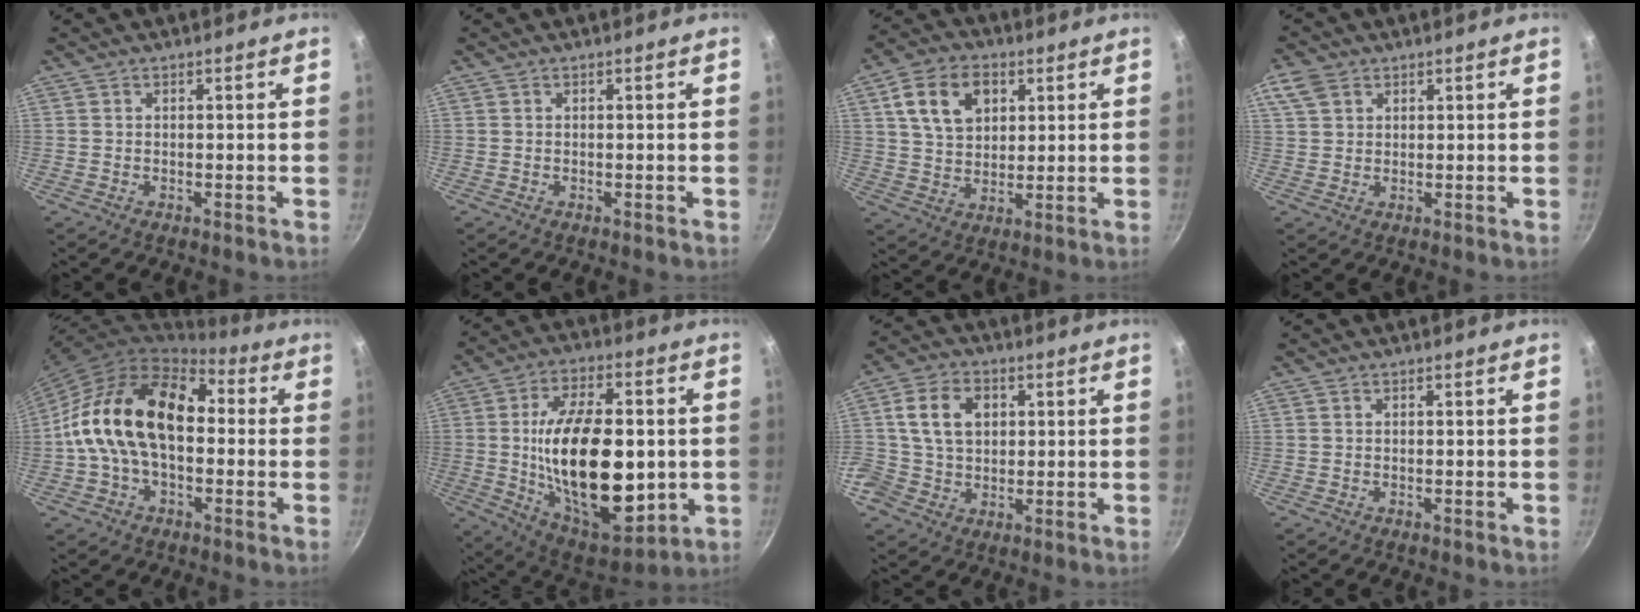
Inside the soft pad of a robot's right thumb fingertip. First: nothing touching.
{"total": 0.0}
{"total": 11.7, "force": [4.1, 8.1, 7.3], "torque": [-0.109, -0.003, 0.071]}
{"total": 4.9, "force": [2.4, 3.5, 2.5], "torque": [-0.043, 0.000, 0.047]}
{"total": 19.5, "force": [0.3, 12.5, 14.9], "torque": [-0.237, 0.047, -0.011]}
{"total": 26.7, "force": [-1.0, 14.3, 22.5], "torque": [-0.359, -0.004, -0.002]}
{"total": 9.3, "force": [2.0, 7.5, 5.2], "torque": [-0.071, 0.004, 0.028]}
{"total": 0.0}